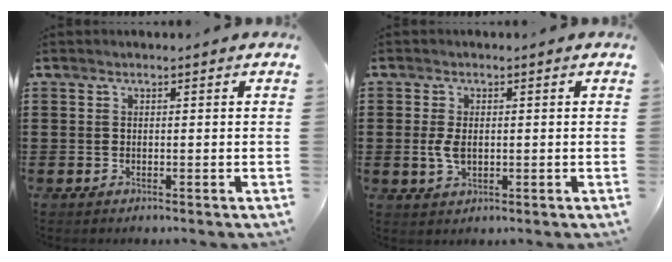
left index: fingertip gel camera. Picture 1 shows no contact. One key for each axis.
{"total": 3.2, "fx": 0.0, "fy": 1.8, "fz": 2.7, "tx": -0.069, "ty": -0.002, "tz": -0.005}